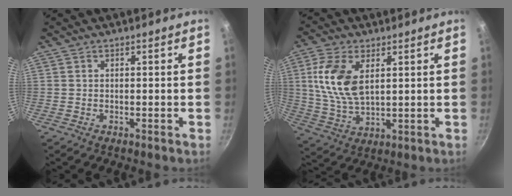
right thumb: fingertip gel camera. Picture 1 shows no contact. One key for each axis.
{"total": 11.9, "fx": 3.2, "fy": 6.5, "fz": 9.4, "tx": -0.186, "ty": -0.013, "tz": 0.069}